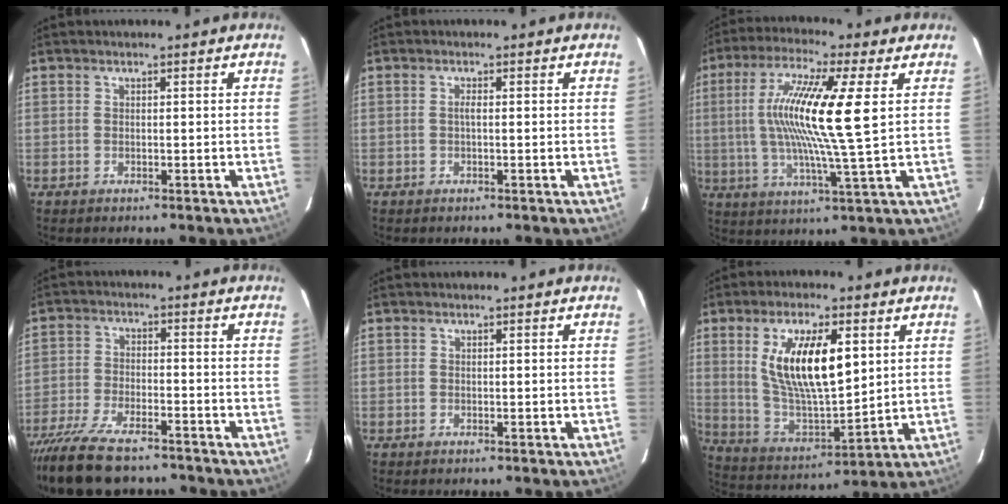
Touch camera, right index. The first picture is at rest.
{"total": 0.9, "force": [-0.1, 0.0, 0.9], "torque": [-0.014, 0.002, -0.004]}
{"total": 15.5, "force": [2.7, 0.2, 15.3], "torque": [-0.275, -0.001, 0.044]}
{"total": 14.9, "force": [-12.2, 4.8, 7.1], "torque": [-0.161, -0.031, -0.211]}
{"total": 0.0}
{"total": 16.5, "force": [4.9, 6.2, 14.5], "torque": [-0.270, -0.003, 0.100]}